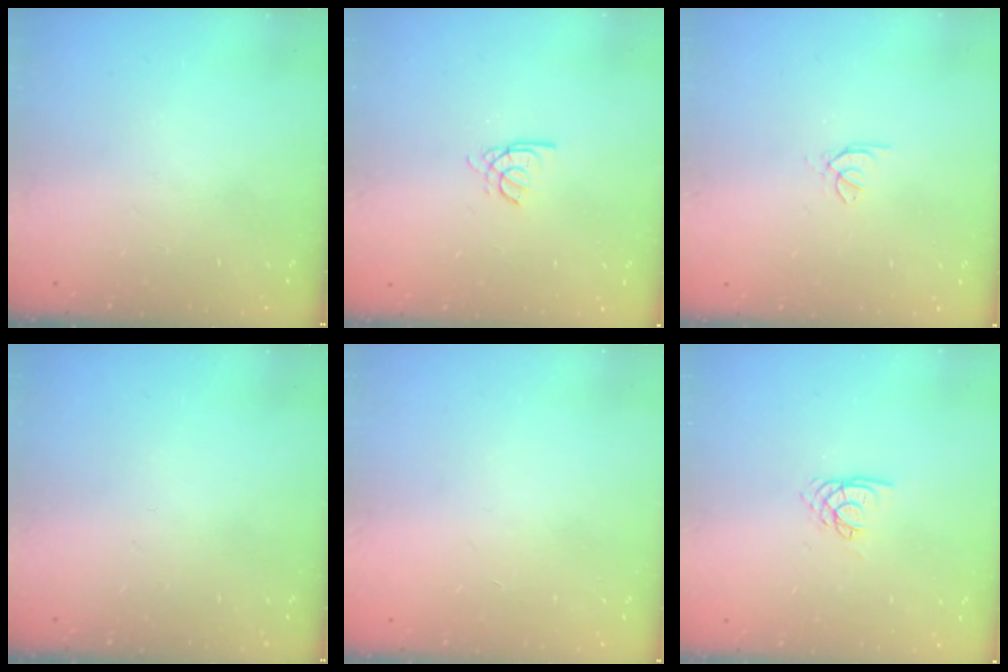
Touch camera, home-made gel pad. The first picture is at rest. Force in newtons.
{"total": 3.6, "press": 3.6, "slide": 0.4}
{"total": 0.5, "press": 0.4, "slide": 0.3}
{"total": 0.0}
{"total": 0.9, "press": 0.8, "slide": 0.2}
{"total": 3.1, "press": 3.1, "slide": 0.2}